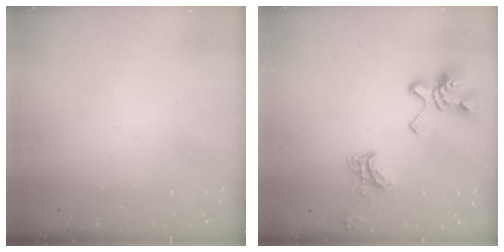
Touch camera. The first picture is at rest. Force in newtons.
{"total": 8.4, "press": 8.3, "slide": 1.6}